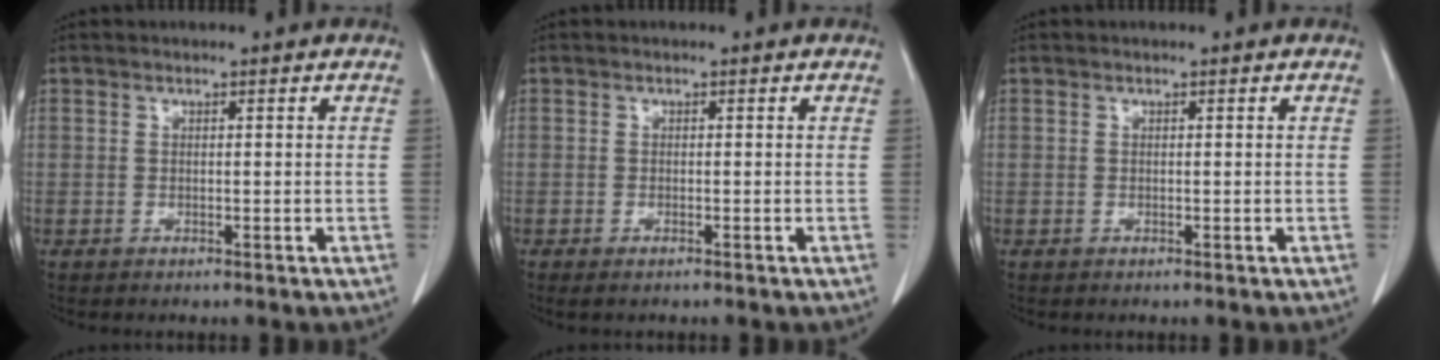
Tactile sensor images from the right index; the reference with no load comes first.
{"total": 0.9, "force": [-0.7, 0.1, 0.6], "torque": [-0.012, -0.003, -0.009]}
{"total": 0.0}